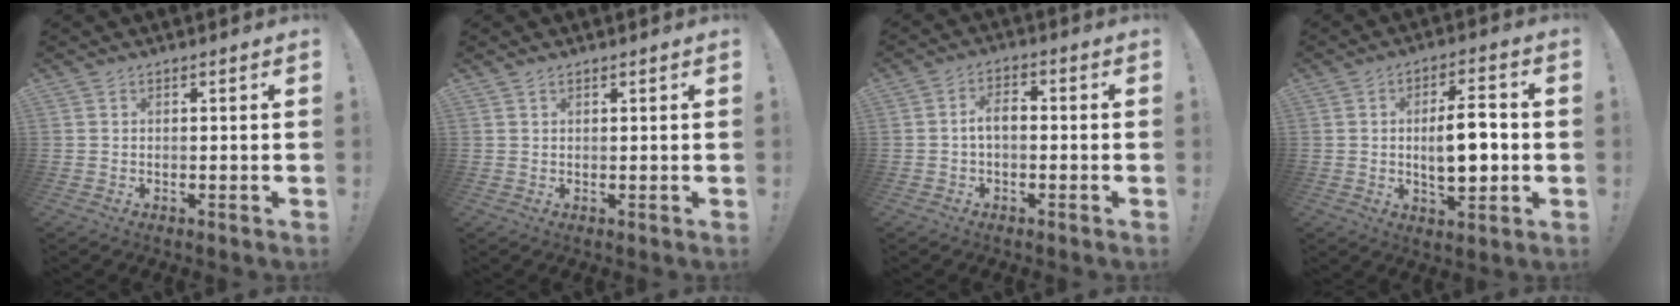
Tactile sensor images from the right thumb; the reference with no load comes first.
{"total": 0.7, "force": [0.6, 0.3, 0.2], "torque": [0.000, -0.003, 0.011]}
{"total": 4.6, "force": [-0.4, 2.4, 3.9], "torque": [-0.065, 0.007, -0.009]}
{"total": 10.6, "force": [-0.6, 4.4, 9.6], "torque": [-0.147, -0.001, -0.015]}